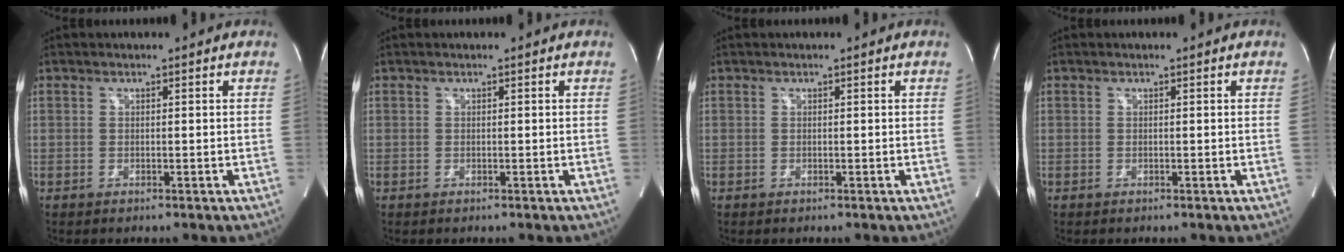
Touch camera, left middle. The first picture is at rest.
{"total": 0.0}
{"total": 0.0}
{"total": 0.0}